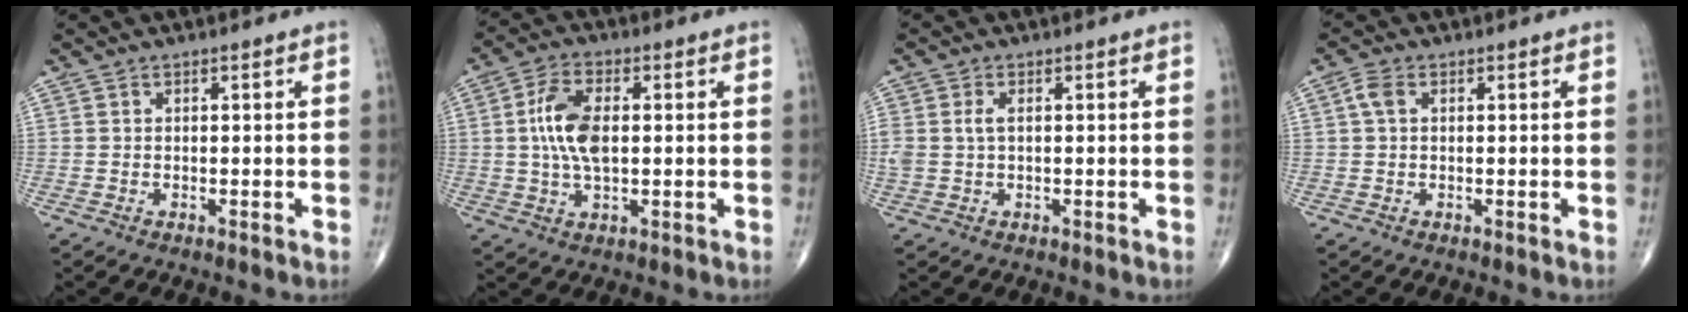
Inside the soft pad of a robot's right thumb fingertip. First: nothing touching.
{"total": 9.1, "force": [0.7, 4.5, 7.8], "torque": [-0.157, 0.005, 0.013]}
{"total": 2.8, "force": [0.4, 1.6, 2.3], "torque": [-0.065, 0.009, 0.011]}
{"total": 2.3, "force": [0.5, 1.4, 1.8], "torque": [-0.044, 0.010, 0.010]}